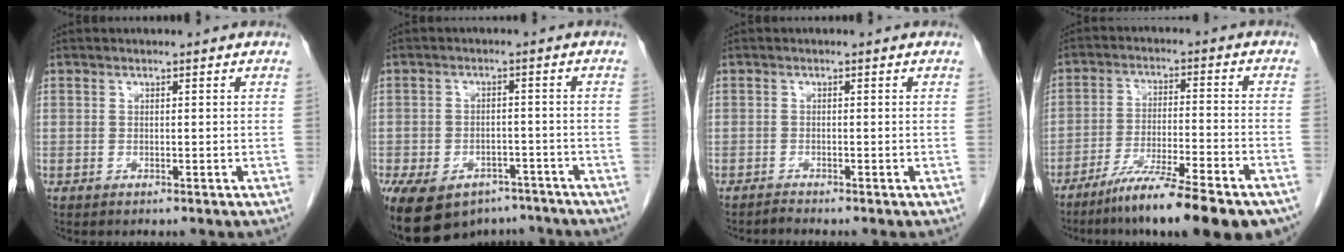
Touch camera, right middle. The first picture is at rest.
{"total": 15.5, "force": [-10.2, 9.6, 6.7], "torque": [-0.156, 0.000, -0.136]}
{"total": 0.7, "force": [-0.7, -0.3, -0.1], "torque": [0.003, -0.004, -0.012]}
{"total": 17.3, "force": [-13.4, 1.5, 10.8], "torque": [-0.134, -0.015, -0.209]}